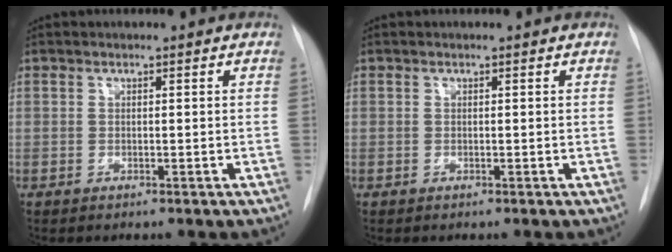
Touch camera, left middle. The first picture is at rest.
{"total": 0.0}